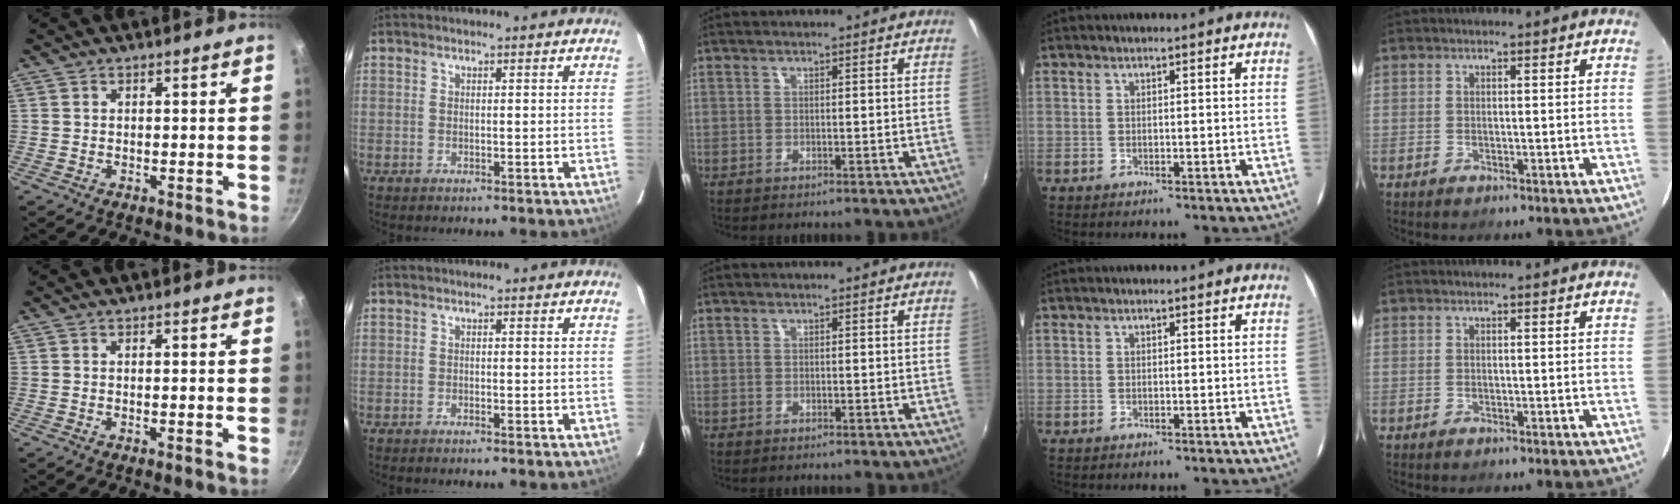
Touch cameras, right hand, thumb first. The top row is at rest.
{"thumb": {"total": 0.7, "force": [-0.2, 0.0, 0.6], "torque": [-0.014, 0.002, -0.005]}, "index": {"total": 0.5, "force": [-0.5, 0.1, 0.2], "torque": [-0.002, 0.000, -0.011]}}